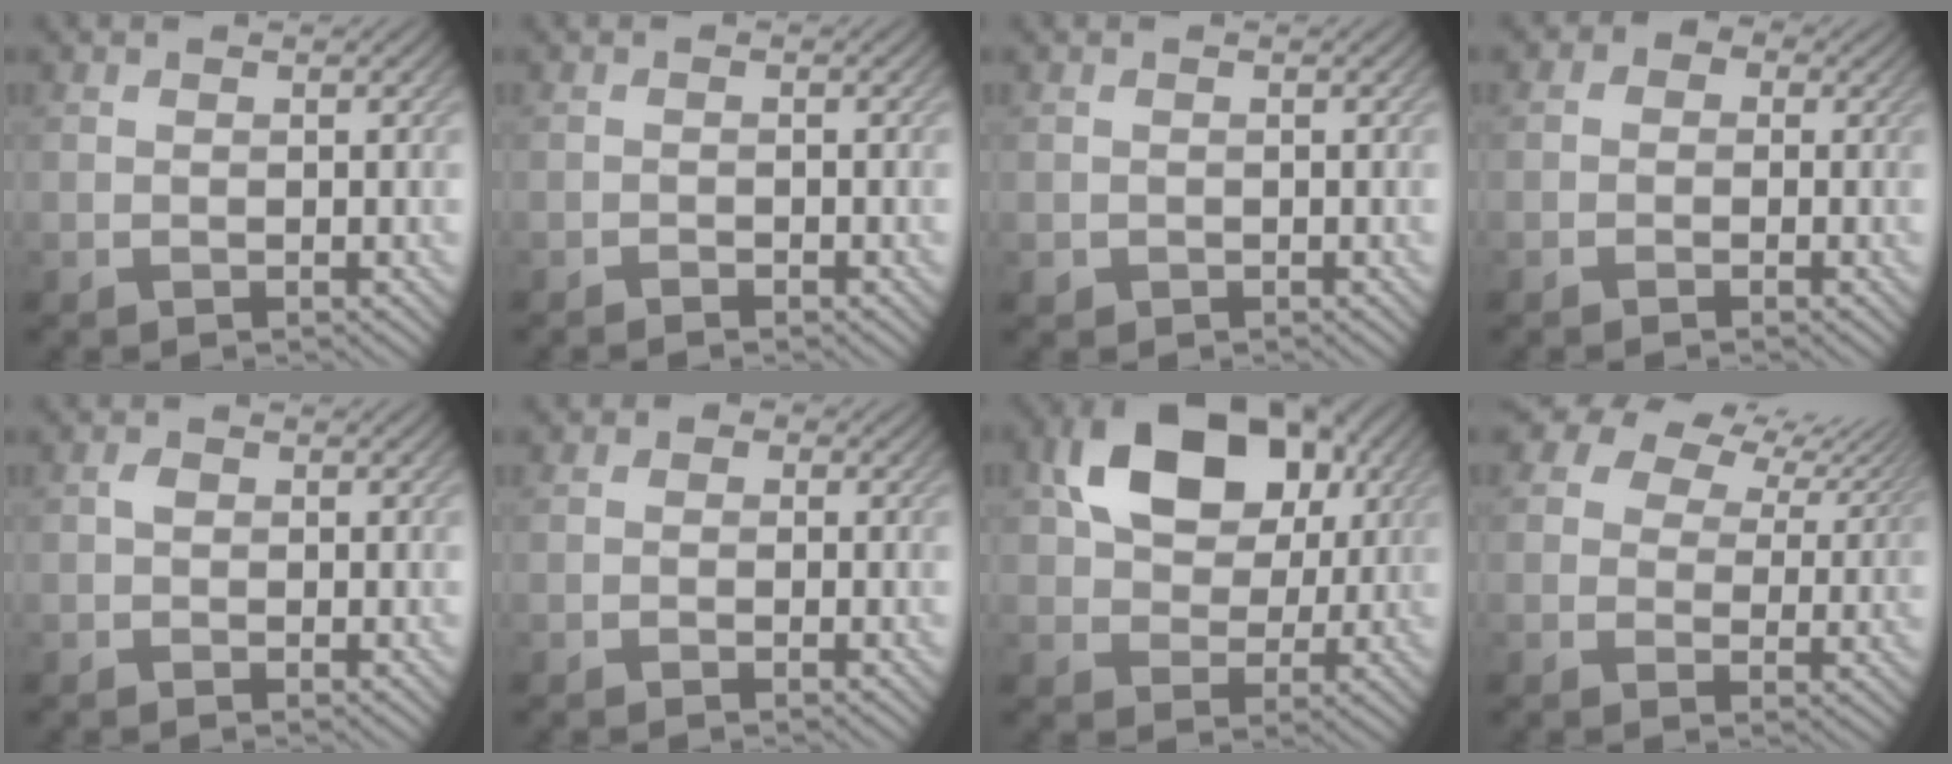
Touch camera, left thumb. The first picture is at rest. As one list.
[{"total": 0.7, "force": [-0.7, 0.1, 0.3], "torque": [-0.005, 0.000, -0.012]}, {"total": 0.5, "force": [-0.2, 0.5, 0.1], "torque": [0.000, -0.006, -0.004]}, {"total": 2.5, "force": [0.0, 2.2, 1.3], "torque": [-0.009, 0.009, -0.025]}, {"total": 1.2, "force": [-0.3, 0.8, 0.8], "torque": [-0.015, 0.001, -0.008]}, {"total": 1.6, "force": [-0.2, 1.4, 0.7], "torque": [0.001, 0.004, -0.021]}, {"total": 12.3, "force": [4.4, 8.4, 7.9], "torque": [-0.130, 0.012, 0.073]}, {"total": 9.3, "force": [5.9, 5.4, 4.8], "torque": [-0.100, 0.023, 0.081]}]